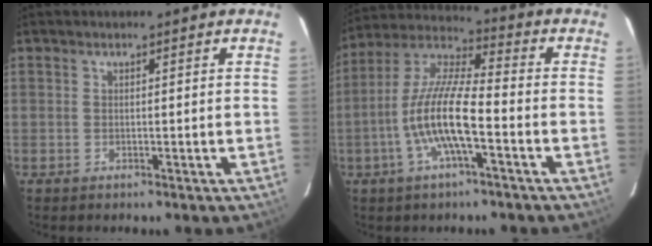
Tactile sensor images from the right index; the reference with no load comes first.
{"total": 12.4, "force": [-4.2, 2.4, 11.4], "torque": [-0.231, 0.002, -0.081]}